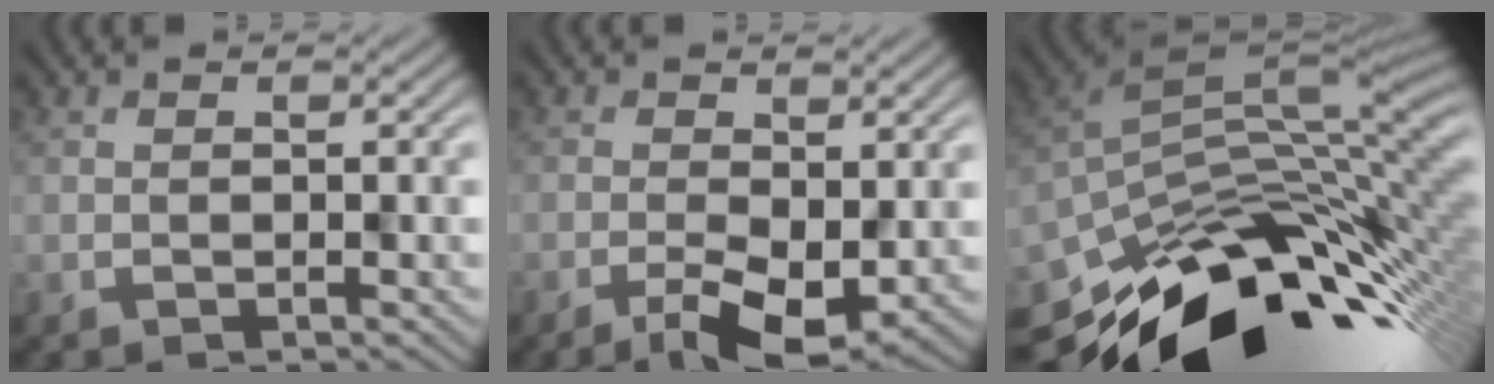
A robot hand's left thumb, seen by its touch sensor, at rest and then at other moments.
{"total": 3.7, "force": [-1.2, 1.4, 3.3], "torque": [-0.061, -0.005, -0.014]}
{"total": 14.2, "force": [-6.7, 7.0, 10.4], "torque": [-0.187, -0.027, -0.115]}